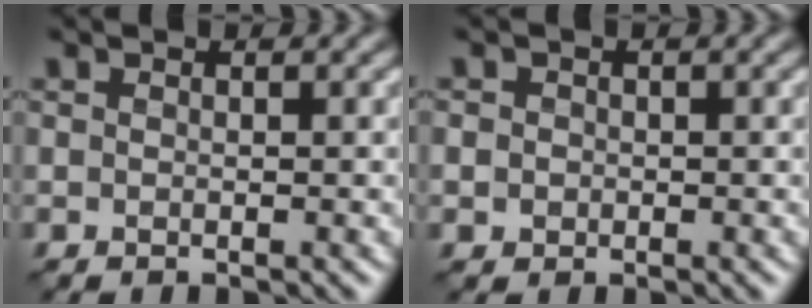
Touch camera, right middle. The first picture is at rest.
{"total": 1.5, "force": [0.1, 1.4, 0.4], "torque": [0.007, 0.008, -0.010]}